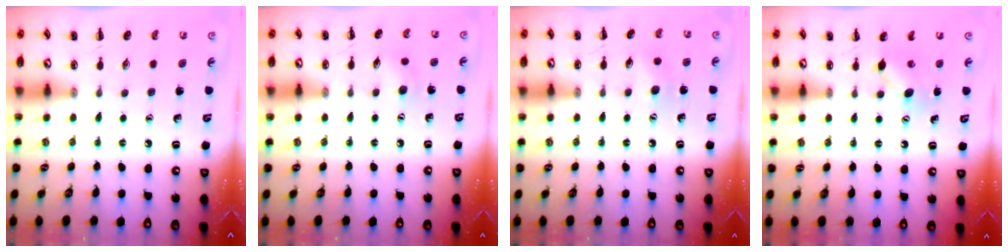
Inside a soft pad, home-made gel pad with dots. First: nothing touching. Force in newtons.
{"total": 4.7, "press": 4.5, "slide": 1.2}
{"total": 5.4, "press": 5.3, "slide": 1.0}
{"total": 5.3, "press": 5.1, "slide": 1.5}